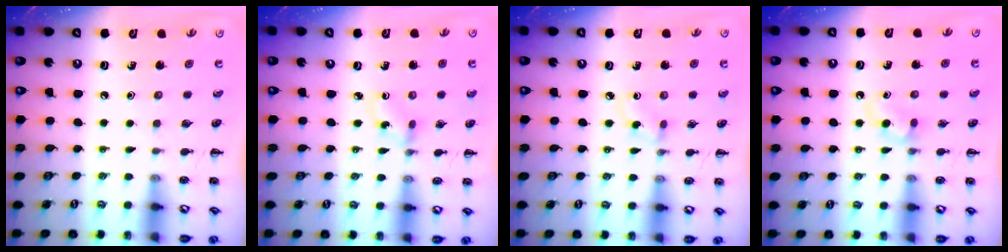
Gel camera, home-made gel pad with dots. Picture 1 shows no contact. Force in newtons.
{"total": 1.5, "press": 1.3, "slide": 0.7}
{"total": 2.7, "press": 2.5, "slide": 1.1}
{"total": 3.4, "press": 3.2, "slide": 1.4}